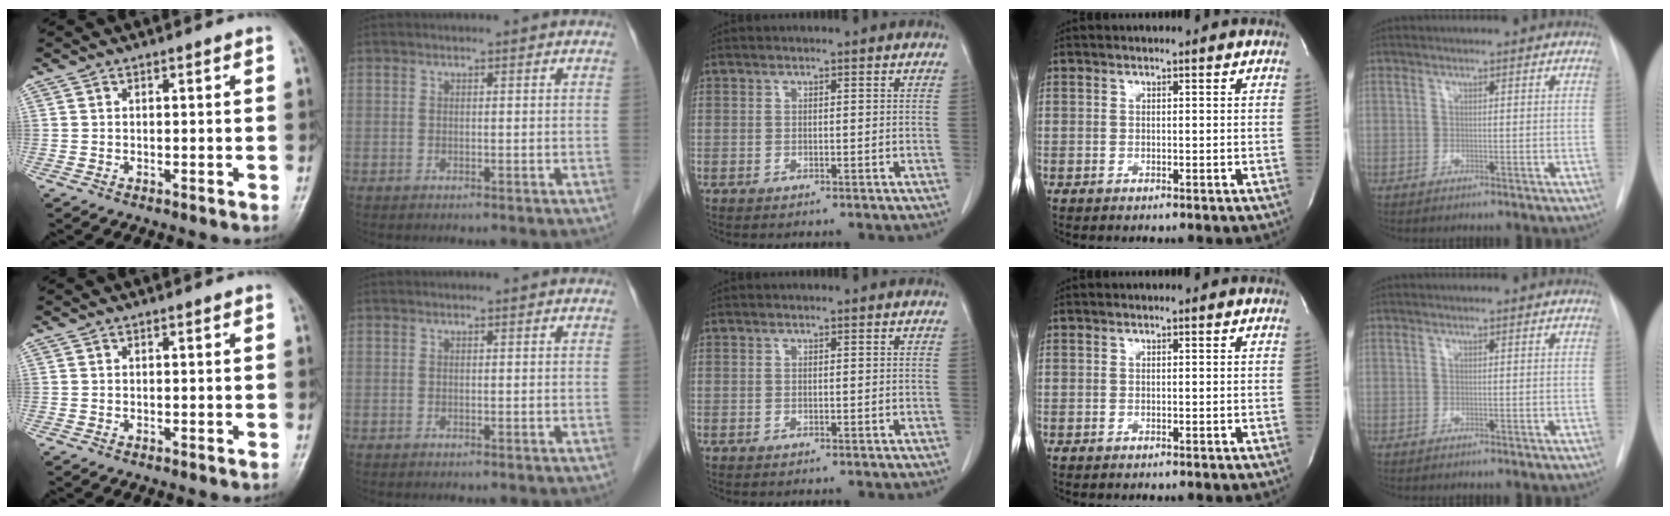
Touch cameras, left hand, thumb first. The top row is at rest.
{}